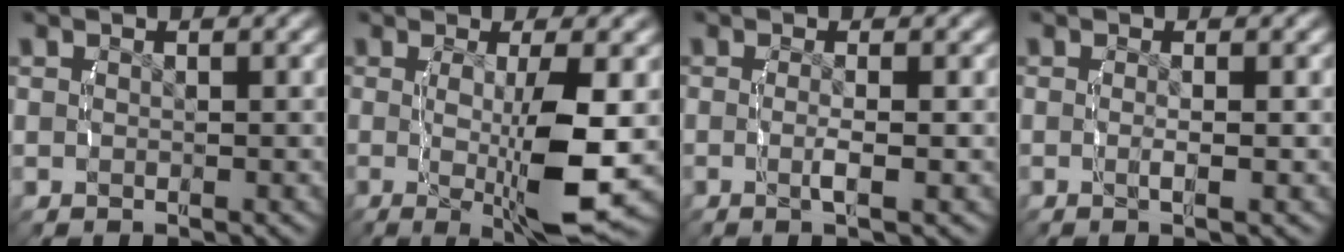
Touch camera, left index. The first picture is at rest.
{"total": 7.8, "force": [-1.0, 1.3, 7.7], "torque": [-0.133, -0.018, -0.004]}
{"total": 2.1, "force": [-0.6, -0.1, 2.0], "torque": [-0.047, -0.009, -0.008]}
{"total": 1.6, "force": [-0.5, -0.1, 1.6], "torque": [-0.037, -0.008, -0.007]}